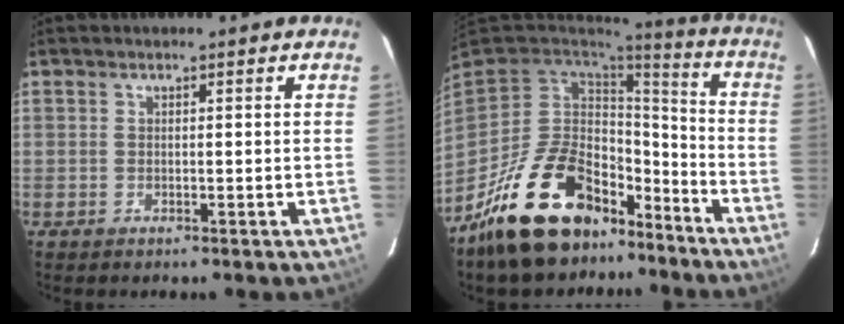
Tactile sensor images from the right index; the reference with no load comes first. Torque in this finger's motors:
{"motor_torque": [1.09, -1.04, 1.05, 0.21]}